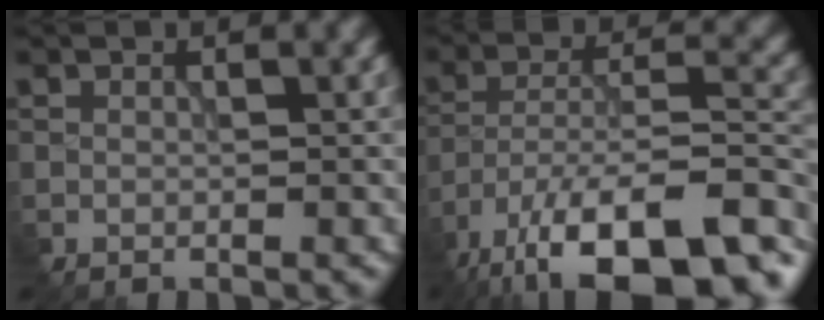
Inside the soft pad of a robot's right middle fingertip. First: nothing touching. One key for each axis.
{"total": 16.0, "fx": -11.5, "fy": 5.6, "fz": 9.7, "tx": -0.184, "ty": -0.018, "tz": -0.165}